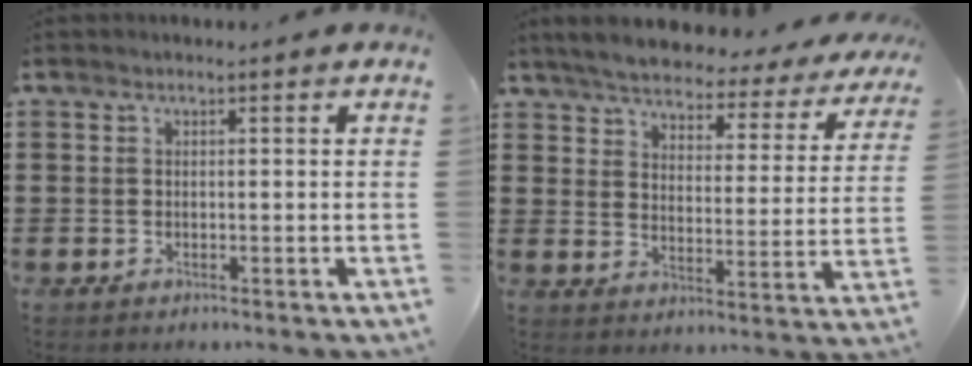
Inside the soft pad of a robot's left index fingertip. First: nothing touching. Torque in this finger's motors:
{"motor_torque": [2.14, 0.00, 1.05, 0.21]}